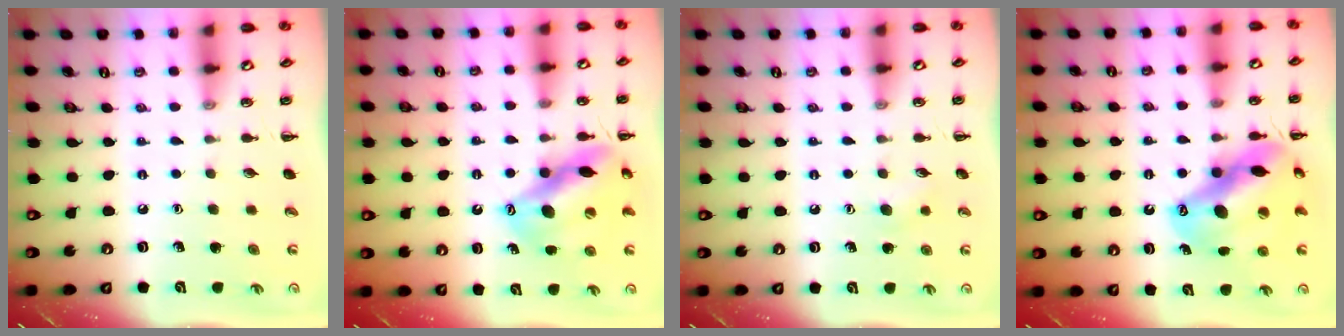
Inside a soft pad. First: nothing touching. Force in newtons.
{"total": 14.5, "press": 13.9, "slide": 4.3}
{"total": 5.7, "press": 5.5, "slide": 1.6}
{"total": 16.7, "press": 16.0, "slide": 4.6}